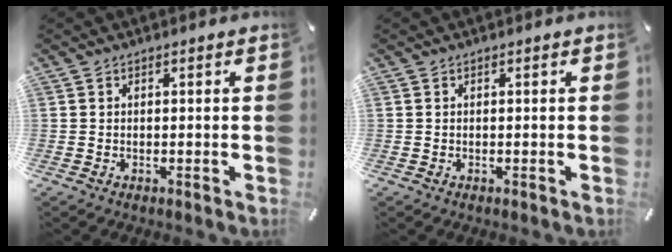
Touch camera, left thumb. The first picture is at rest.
{"total": 0.0}